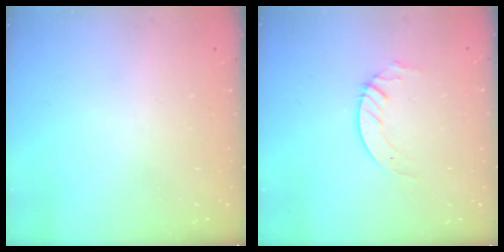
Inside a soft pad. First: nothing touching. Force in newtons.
{"total": 4.5, "press": 4.4, "slide": 0.4}